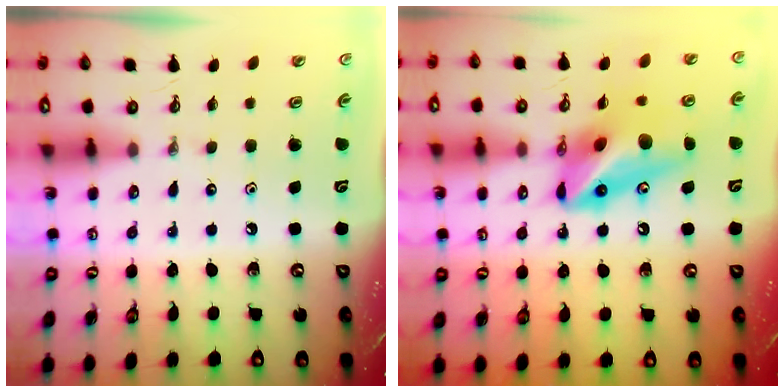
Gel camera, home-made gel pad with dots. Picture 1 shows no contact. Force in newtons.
{"total": 12.2, "press": 12.0, "slide": 2.1}